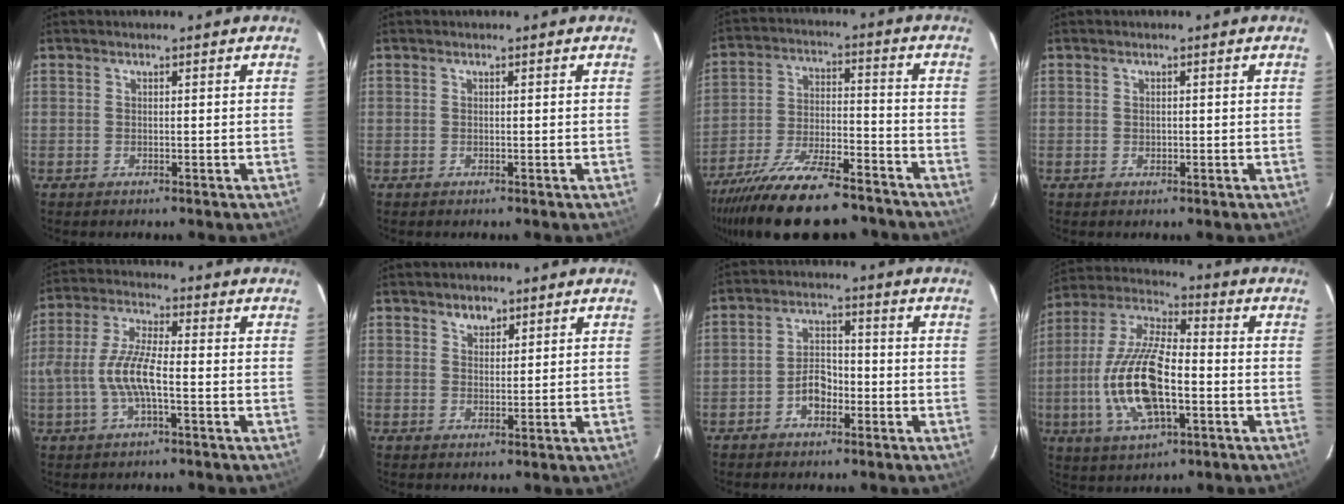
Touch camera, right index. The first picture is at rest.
{"total": 0.0}
{"total": 23.2, "force": [-18.9, 6.8, 11.7], "torque": [-0.222, -0.034, -0.289]}
{"total": 0.6, "force": [-0.1, 0.5, 0.2], "torque": [-0.001, 0.001, 0.000]}
{"total": 8.5, "force": [-2.1, 2.1, 8.0], "torque": [-0.170, 0.006, -0.039]}
{"total": 2.6, "force": [1.7, 1.6, 0.9], "torque": [-0.009, 0.005, 0.031]}
{"total": 4.8, "force": [-2.3, 3.1, 2.8], "torque": [-0.053, 0.018, -0.037]}
{"total": 17.1, "force": [-3.8, 6.7, 15.3], "torque": [-0.319, -0.002, -0.071]}